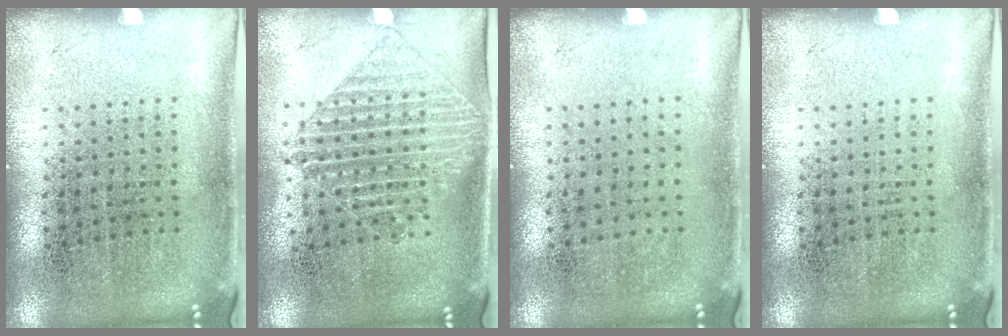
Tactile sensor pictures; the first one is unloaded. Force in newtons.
{"total": 1.3, "press": 1.1, "slide": 0.6}
{"total": 0.0}
{"total": 0.0}